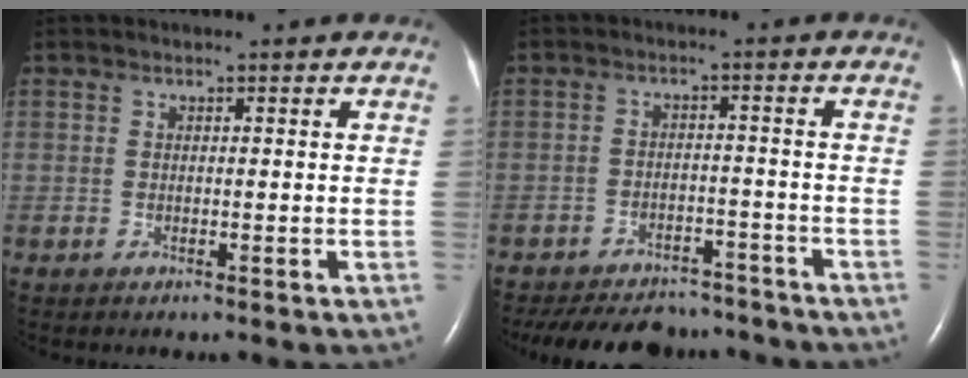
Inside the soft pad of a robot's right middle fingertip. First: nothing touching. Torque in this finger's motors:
{"motor_torque": [0.82, -1.03, 0.09, 0.04]}